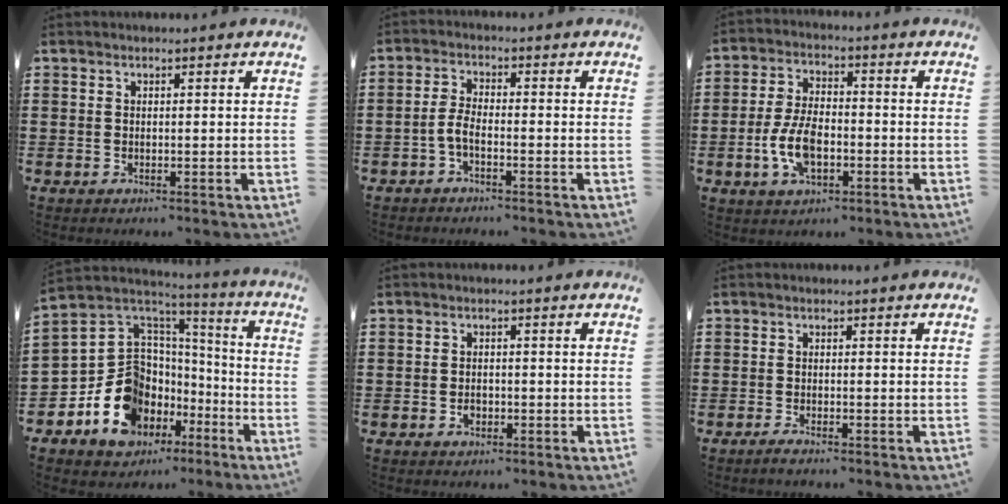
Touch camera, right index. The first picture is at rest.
{"total": 2.9, "force": [-1.6, 0.8, 2.3], "torque": [-0.055, 0.000, -0.034]}
{"total": 8.0, "force": [-2.2, 4.2, 6.4], "torque": [-0.150, 0.003, -0.048]}
{"total": 13.5, "force": [-5.6, 10.8, 5.6], "torque": [-0.142, -0.001, -0.100]}
{"total": 1.6, "force": [-0.7, 1.1, 0.9], "torque": [-0.020, 0.000, -0.014]}
{"total": 1.1, "force": [-1.0, 0.0, 0.5], "torque": [-0.010, -0.005, -0.018]}